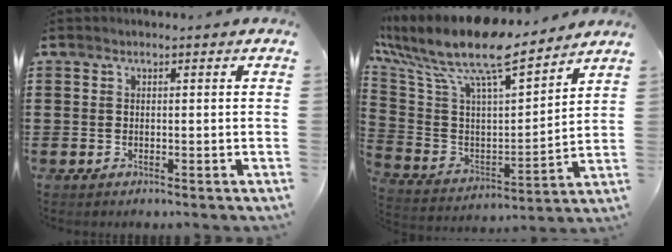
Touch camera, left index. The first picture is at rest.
{"total": 11.8, "force": [9.7, 2.5, 6.3], "torque": [-0.157, -0.072, 0.164]}